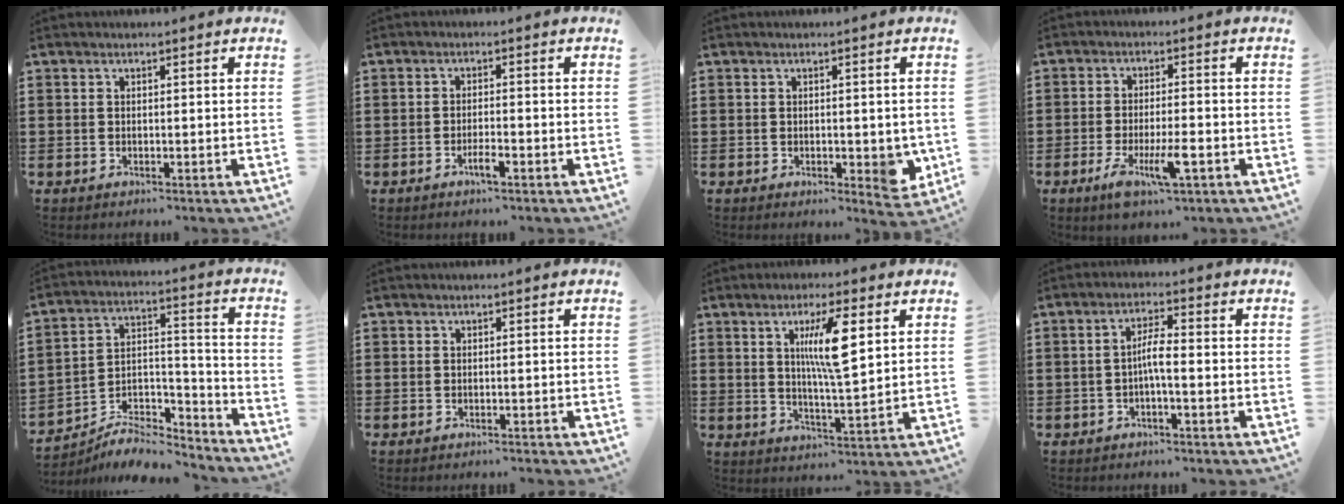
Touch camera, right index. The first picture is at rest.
{"total": 2.5, "force": [-1.6, 0.3, 1.9], "torque": [-0.033, -0.001, -0.028]}
{"total": 3.6, "force": [-0.4, 1.9, 3.1], "torque": [-0.037, -0.002, -0.008]}
{"total": 7.5, "force": [-3.2, 2.2, 6.4], "torque": [-0.125, -0.011, -0.055]}
{"total": 7.0, "force": [-6.2, 2.6, 2.0], "torque": [-0.034, 0.016, -0.119]}
{"total": 0.5, "force": [-0.5, 0.1, -0.1], "torque": [0.002, 0.002, -0.012]}
{"total": 8.3, "force": [2.8, 1.5, 7.7], "torque": [-0.138, -0.001, 0.040]}
{"total": 3.5, "force": [-1.0, 0.3, 3.3], "torque": [-0.060, 0.001, -0.019]}